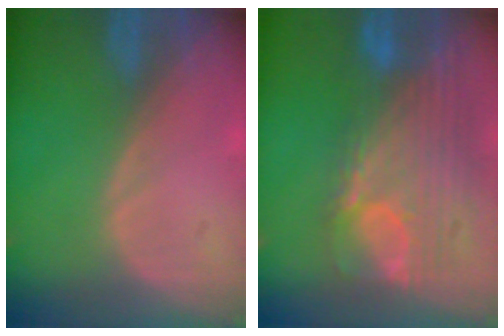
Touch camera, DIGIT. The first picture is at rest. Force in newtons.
{"total": 12.3, "press": 10.3, "slide": 6.6}